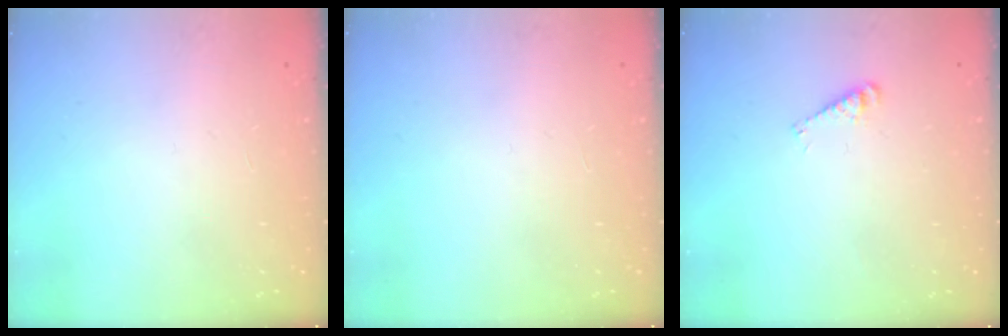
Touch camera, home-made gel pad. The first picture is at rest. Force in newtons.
{"total": 0.0}
{"total": 4.1, "press": 4.0, "slide": 0.6}